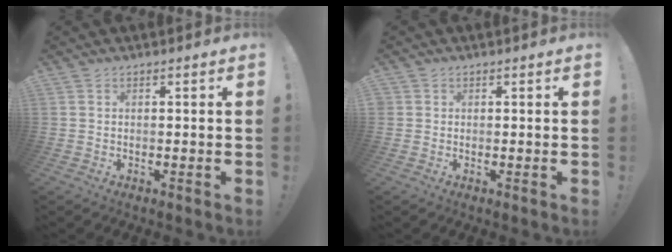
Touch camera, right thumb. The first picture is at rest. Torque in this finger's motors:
{"motor_torque": [-0.03, 0.14, -0.19, 0.09, -0.03]}